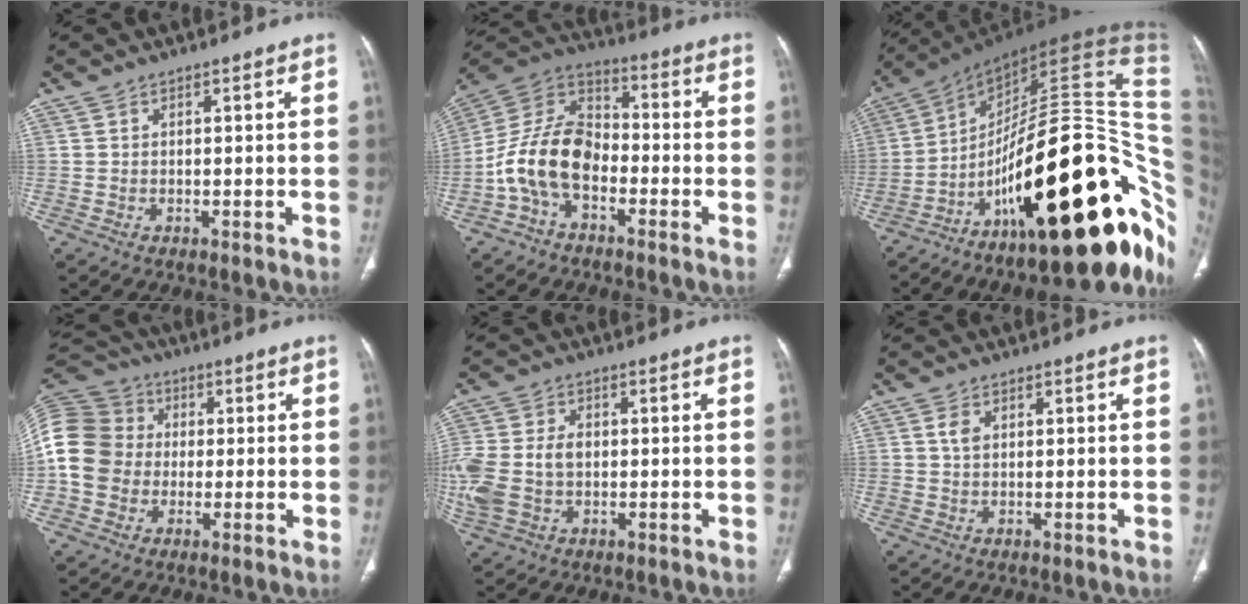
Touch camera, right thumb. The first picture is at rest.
{"total": 13.4, "force": [-4.2, 8.7, 9.3], "torque": [-0.171, 0.055, -0.090]}
{"total": 43.8, "force": [-10.2, 16.1, 39.4], "torque": [-0.463, 0.084, -0.155]}
{"total": 18.4, "force": [-0.3, 16.1, 8.9], "torque": [-0.206, 0.046, -0.010]}
{"total": 13.2, "force": [-0.8, 9.6, 9.0], "torque": [-0.234, 0.013, -0.005]}
{"total": 2.0, "force": [0.7, 1.3, 1.4], "torque": [-0.025, 0.000, 0.013]}